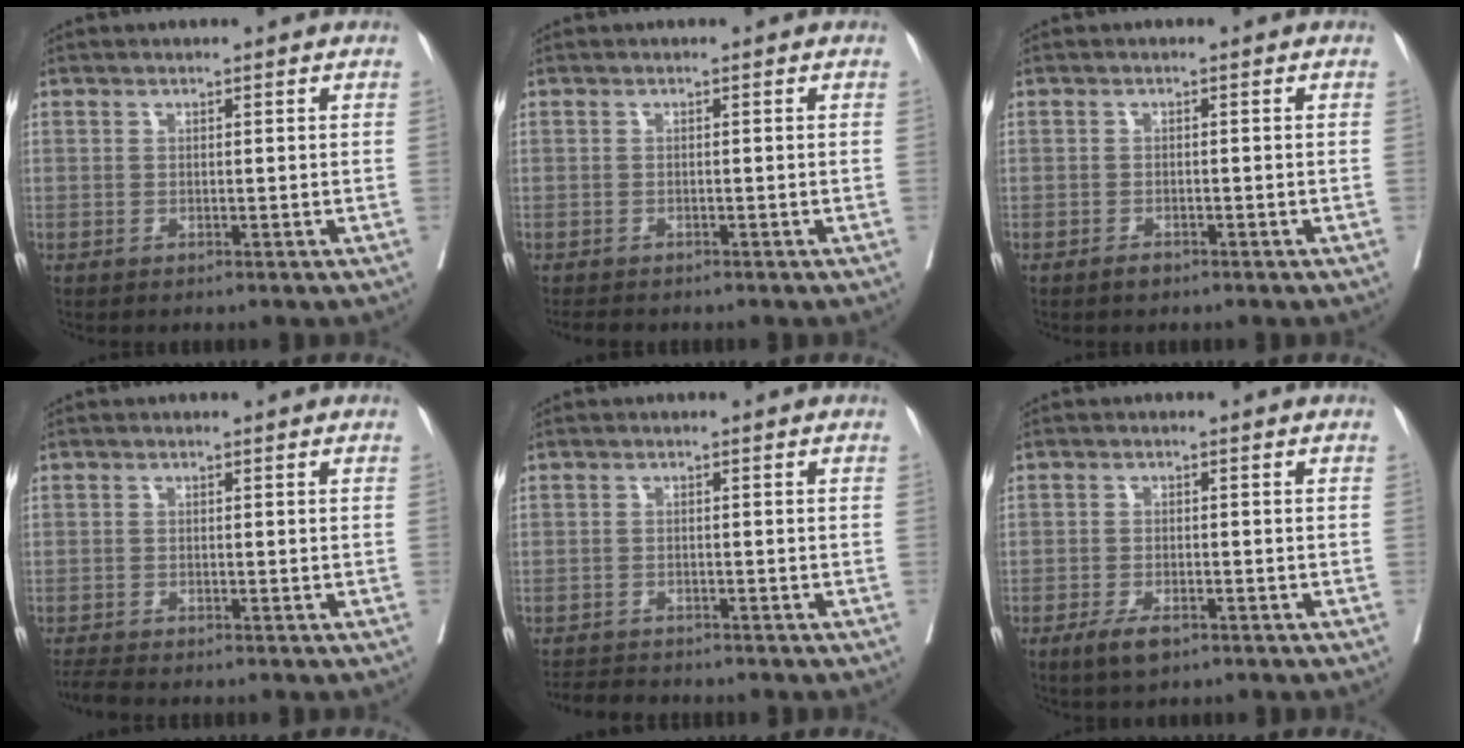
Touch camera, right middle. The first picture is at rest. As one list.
[{"total": 2.4, "force": [-2.2, 0.8, 0.8], "torque": [-0.016, -0.006, -0.031]}, {"total": 1.1, "force": [-0.9, 0.4, 0.5], "torque": [-0.007, 0.001, -0.013]}, {"total": 1.9, "force": [-1.8, -0.4, 0.4], "torque": [-0.012, -0.010, -0.037]}, {"total": 3.7, "force": [-3.6, 0.6, 0.4], "torque": [-0.004, -0.012, -0.060]}, {"total": 3.6, "force": [-2.3, 1.3, 2.5], "torque": [-0.049, -0.002, -0.038]}]